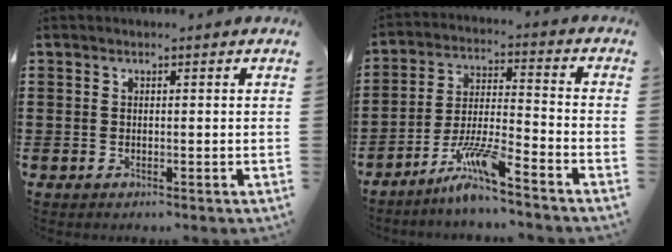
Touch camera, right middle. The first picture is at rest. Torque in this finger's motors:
{"motor_torque": [1.11, -1.03, 0.35, 0.12]}